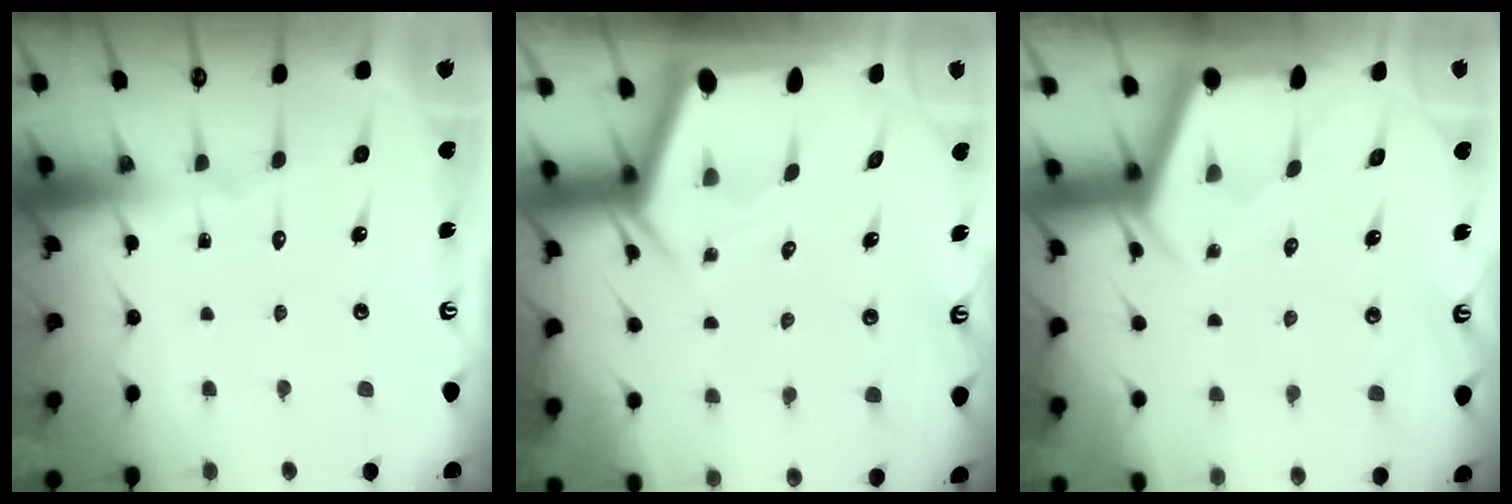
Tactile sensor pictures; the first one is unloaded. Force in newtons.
{"total": 3.0, "press": 2.9, "slide": 0.4}
{"total": 2.4, "press": 2.4, "slide": 0.3}